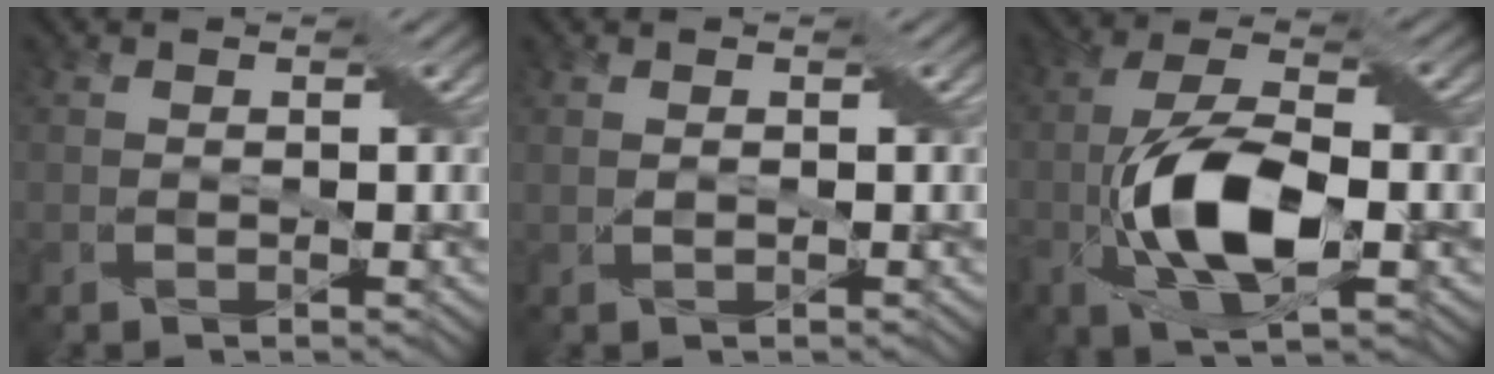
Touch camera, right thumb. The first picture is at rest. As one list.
[{"total": 0.0}, {"total": 11.9, "force": [-3.4, 5.1, 10.3], "torque": [-0.209, 0.003, -0.069]}]